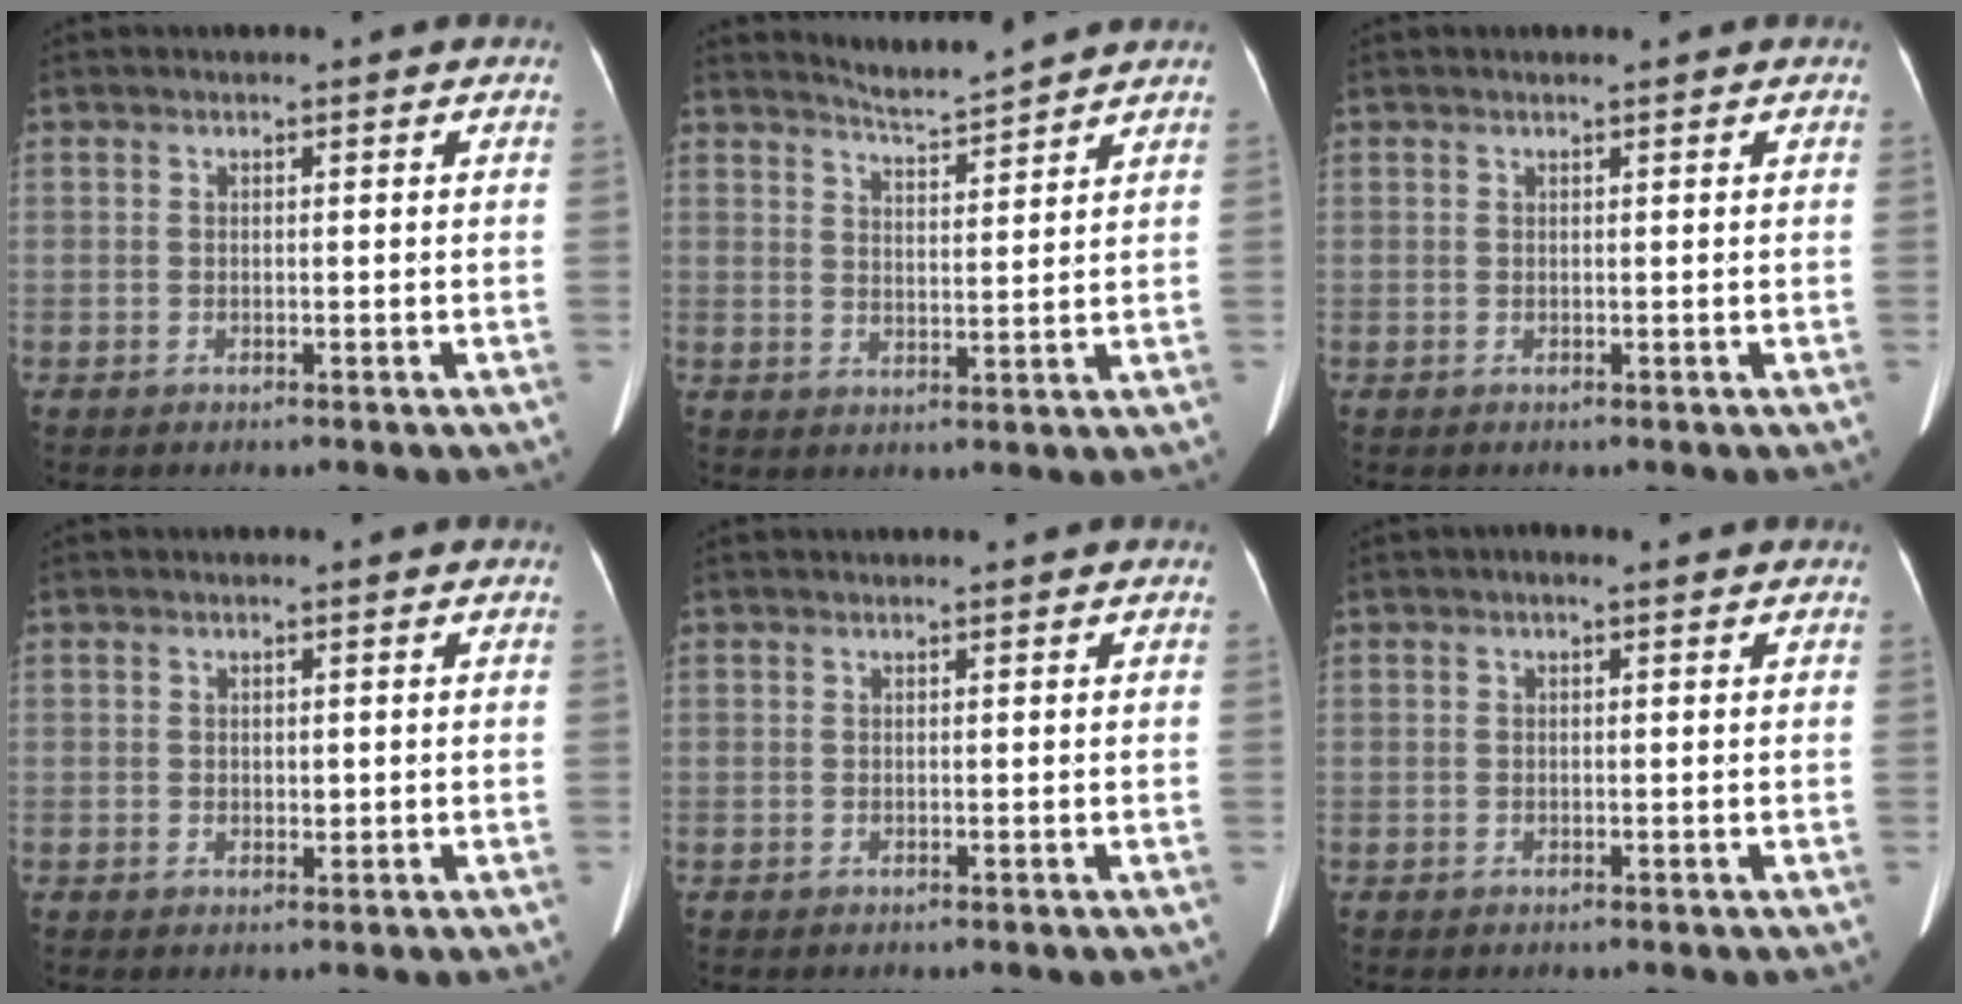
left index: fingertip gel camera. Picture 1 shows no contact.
{"total": 5.1, "force": [5.0, -1.1, 0.4], "torque": [-0.019, -0.009, 0.086]}
{"total": 0.9, "force": [0.8, -0.1, 0.4], "torque": [-0.008, 0.007, 0.018]}
{"total": 0.9, "force": [0.1, 0.6, 0.6], "torque": [-0.009, -0.001, 0.005]}
{"total": 0.8, "force": [0.8, -0.1, 0.3], "torque": [-0.007, 0.014, 0.020]}
{"total": 1.0, "force": [0.6, 0.3, 0.7], "torque": [-0.018, 0.009, 0.007]}